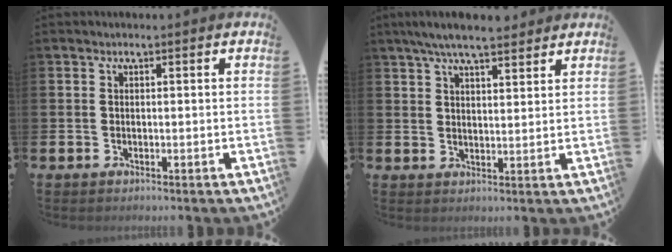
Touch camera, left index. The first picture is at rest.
{"total": 5.9, "force": [5.3, 1.0, 2.3], "torque": [-0.053, -0.014, 0.095]}